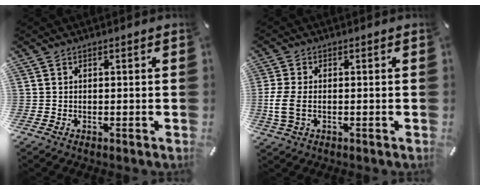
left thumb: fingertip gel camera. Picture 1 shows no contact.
{"total": 6.1, "force": [-0.8, 3.5, 4.9], "torque": [-0.117, -0.002, -0.016]}